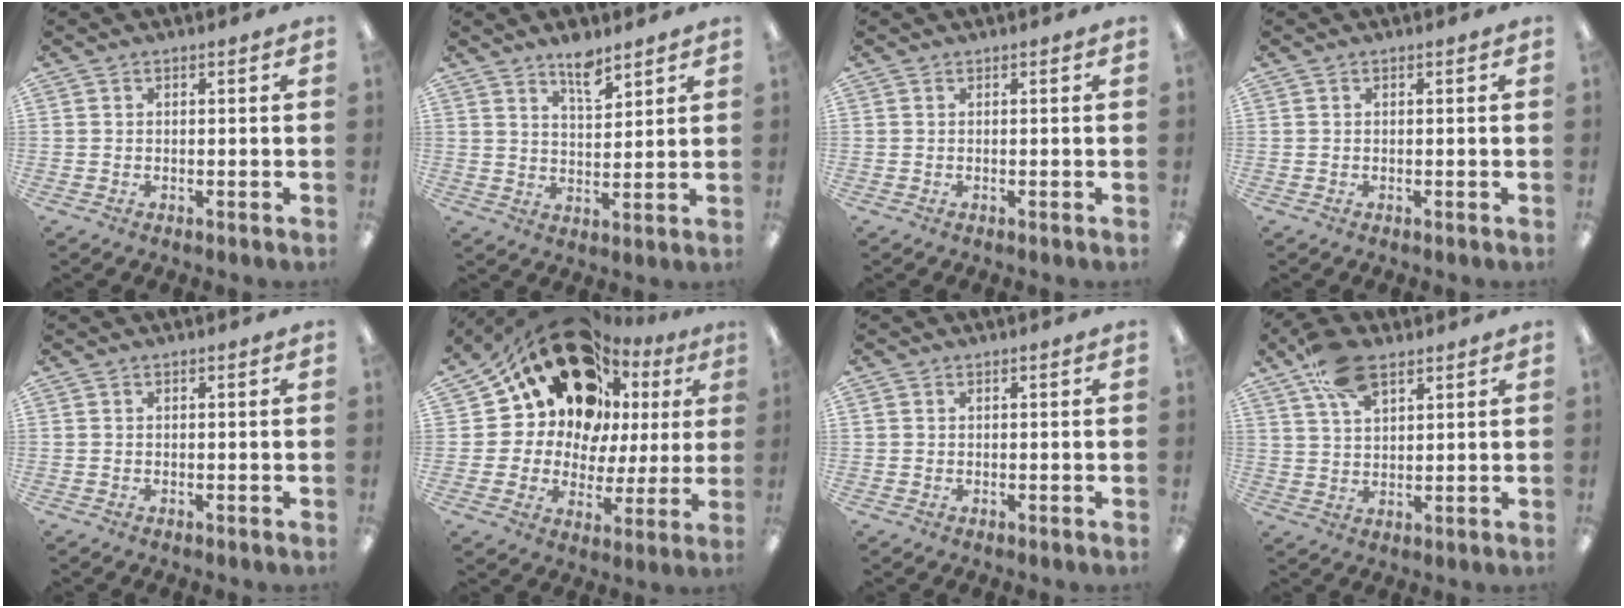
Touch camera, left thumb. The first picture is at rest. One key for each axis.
{"total": 6.8, "fx": 5.2, "fy": 2.4, "fz": 3.5, "tx": -0.051, "ty": -0.031, "tz": 0.089}
{"total": 0.0}
{"total": 0.0}
{"total": 0.0}
{"total": 22.6, "fx": 13.2, "fy": 14.5, "fz": 11.2, "tx": -0.207, "ty": -0.086, "tz": 0.251}
{"total": 0.6, "fx": 0.1, "fy": 0.6, "fz": 0.2, "tx": -0.004, "ty": 0.005, "tz": 0.000}
{"total": 10.6, "fx": 6.5, "fy": 5.3, "fz": 6.5, "tx": -0.124, "ty": -0.013, "tz": 0.122}